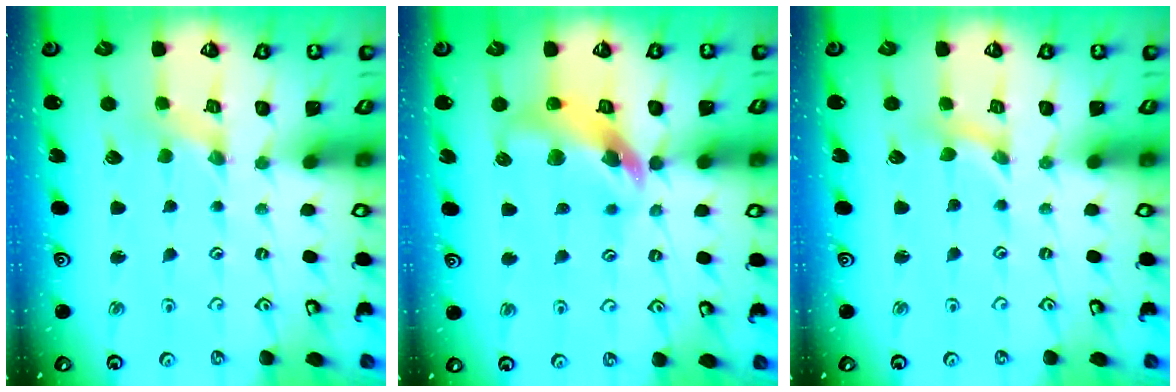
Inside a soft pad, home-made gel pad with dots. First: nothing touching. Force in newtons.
{"total": 12.9, "press": 12.8, "slide": 1.9}
{"total": 0.0}